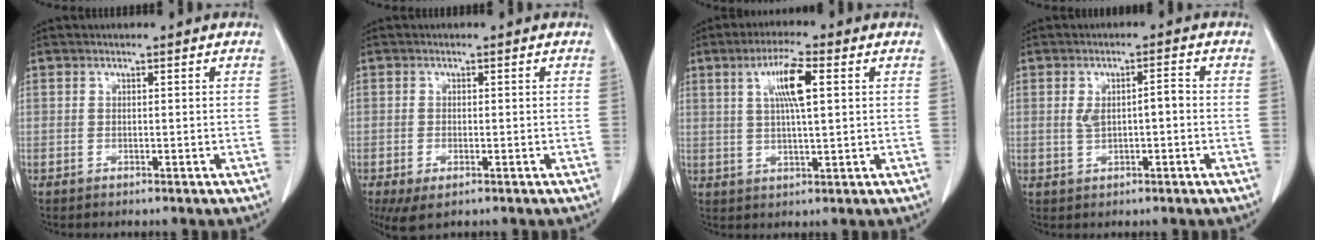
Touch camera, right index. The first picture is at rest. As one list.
[{"total": 4.0, "force": [-2.1, 1.7, 3.0], "torque": [-0.055, -0.008, -0.026]}, {"total": 7.1, "force": [2.2, 0.9, 6.7], "torque": [-0.126, 0.006, 0.040]}, {"total": 4.2, "force": [0.0, 1.5, 3.9], "torque": [-0.074, 0.018, 0.005]}]